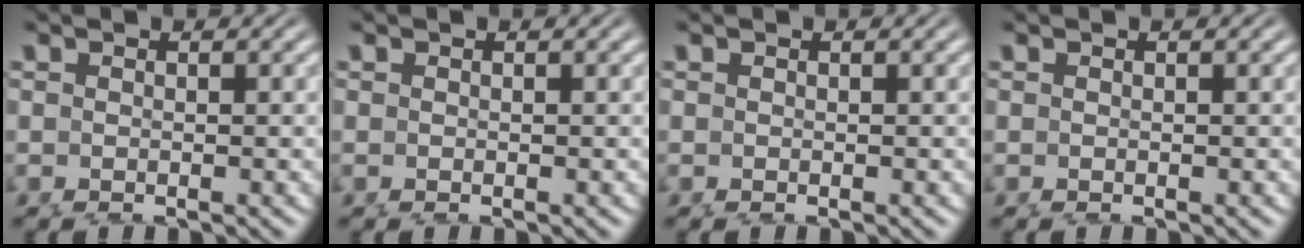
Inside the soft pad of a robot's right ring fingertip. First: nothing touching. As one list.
[{"total": 0.0}, {"total": 0.0}, {"total": 0.0}]